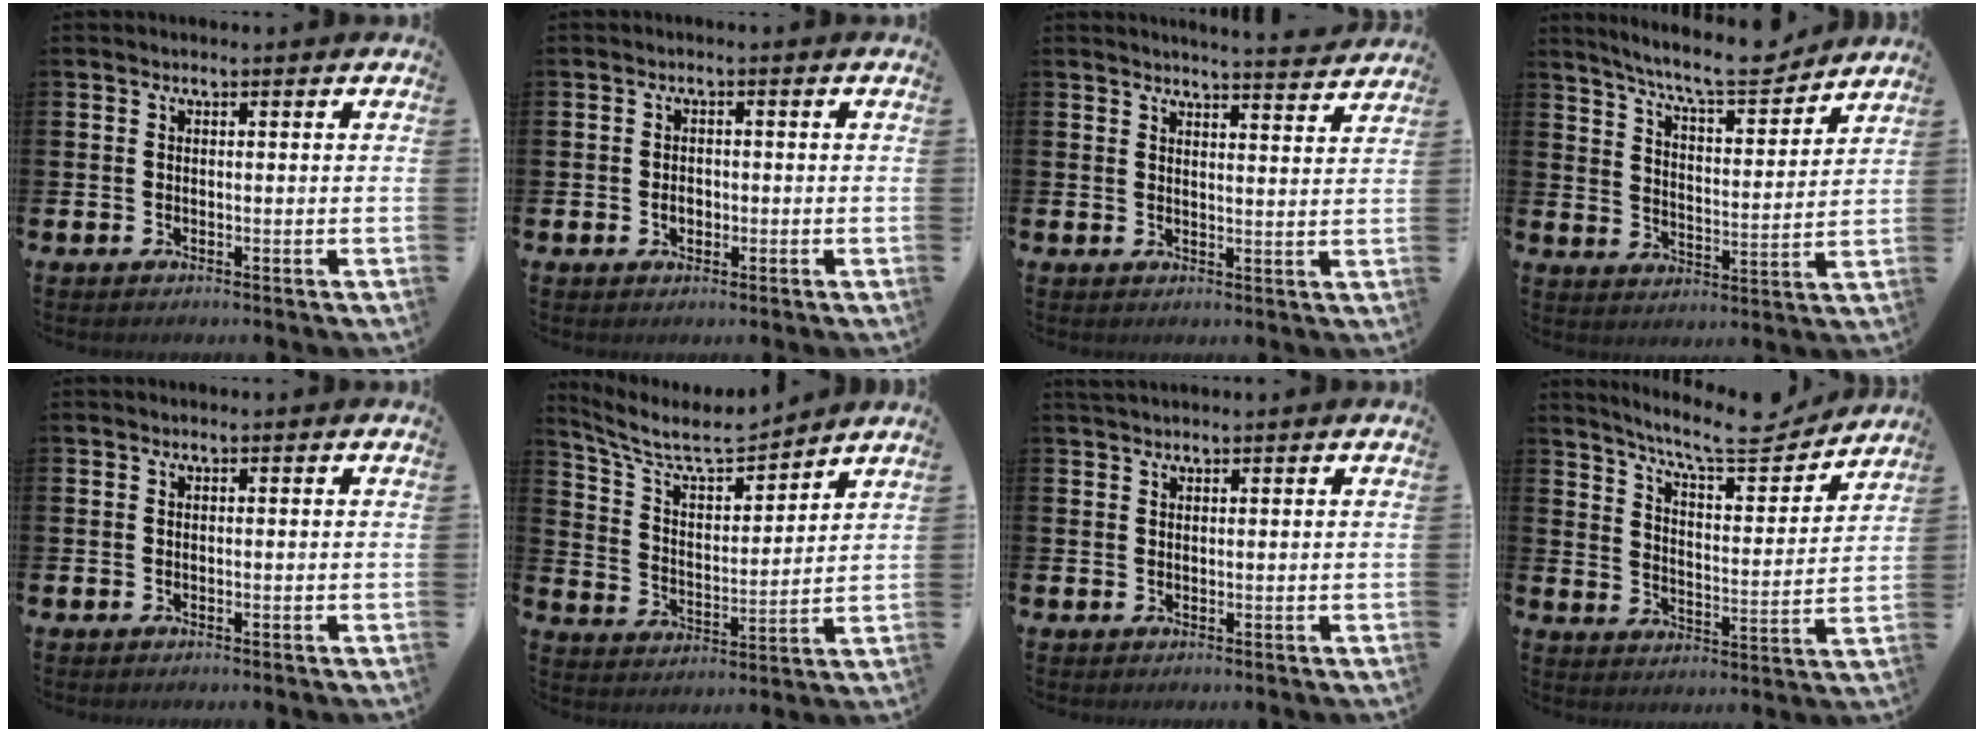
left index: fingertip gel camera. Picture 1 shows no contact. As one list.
[{"total": 1.9, "force": [-0.3, 1.4, 1.2], "torque": [-0.012, 0.002, -0.012]}, {"total": 4.3, "force": [4.2, -0.6, 0.3], "torque": [-0.006, -0.031, 0.072]}, {"total": 9.0, "force": [8.3, 1.2, 3.3], "torque": [-0.082, -0.055, 0.144]}, {"total": 0.0}, {"total": 8.1, "force": [7.2, 2.0, 3.0], "torque": [-0.097, -0.045, 0.125]}, {"total": 1.6, "force": [1.3, 0.0, 0.8], "torque": [-0.024, 0.005, 0.026]}, {"total": 9.0, "force": [8.1, 1.4, 3.6], "torque": [-0.087, -0.050, 0.139]}]